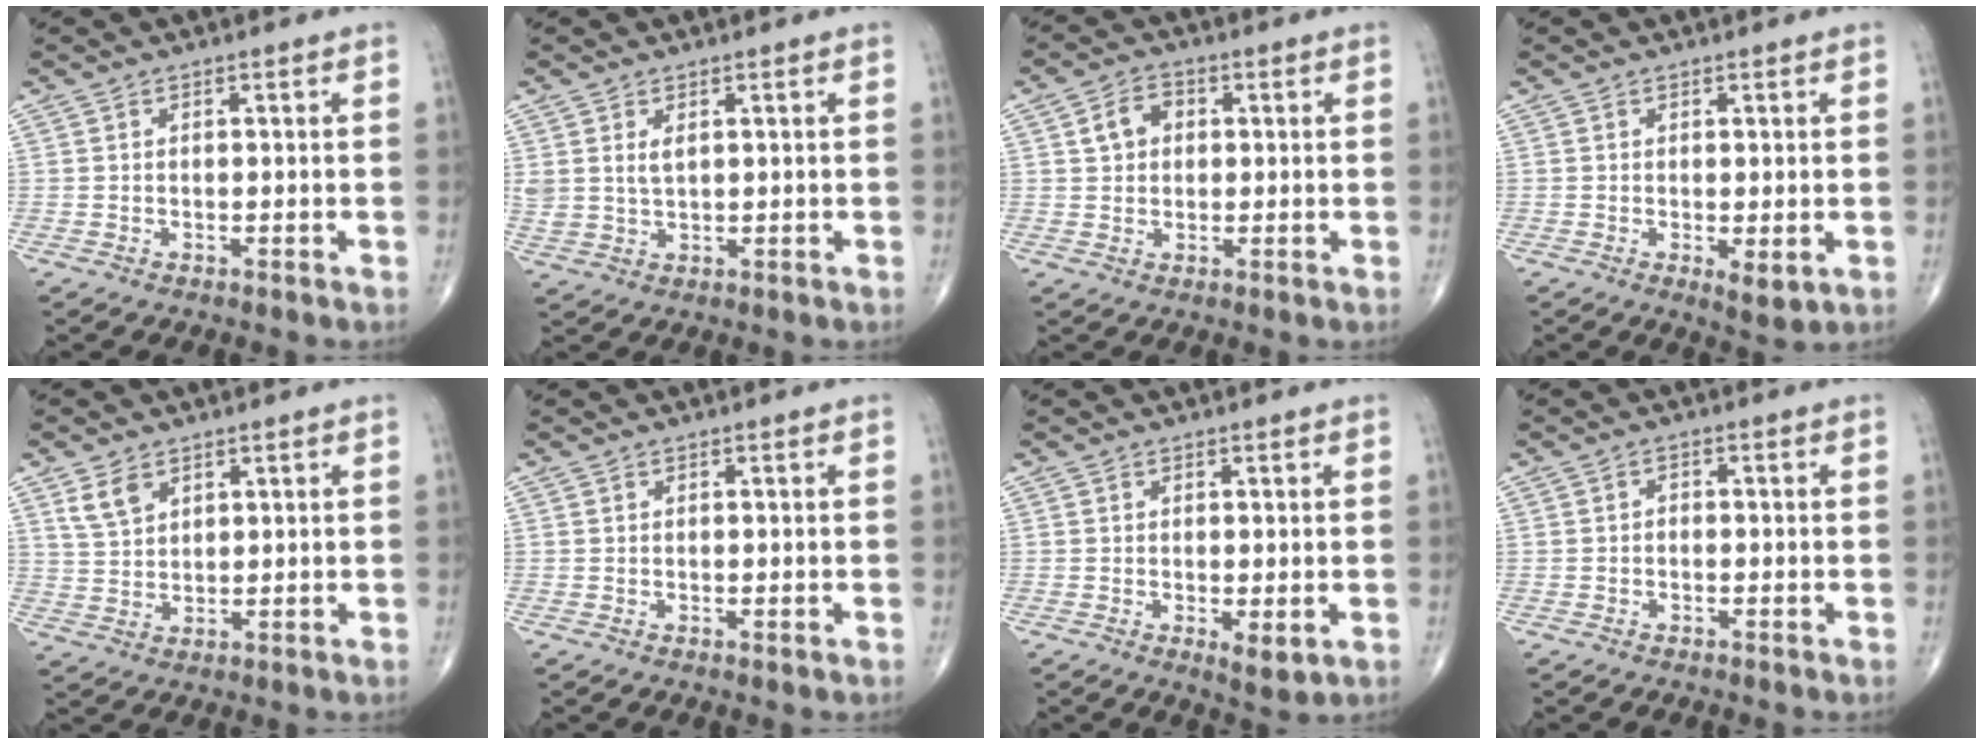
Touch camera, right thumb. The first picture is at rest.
{"total": 3.3, "force": [1.3, 1.8, 2.4], "torque": [-0.047, -0.005, 0.034]}
{"total": 5.0, "force": [1.1, 3.9, 2.9], "torque": [-0.039, 0.007, 0.014]}
{"total": 3.3, "force": [-0.6, 1.3, 3.0], "torque": [-0.044, -0.012, -0.004]}
{"total": 4.6, "force": [2.8, 2.6, 2.6], "torque": [-0.044, -0.012, 0.063]}
{"total": 0.0}
{"total": 3.3, "force": [-0.6, 1.3, 3.0], "torque": [-0.044, -0.011, -0.004]}
{"total": 1.1, "force": [-0.2, 0.8, 0.7], "torque": [-0.004, 0.005, -0.007]}